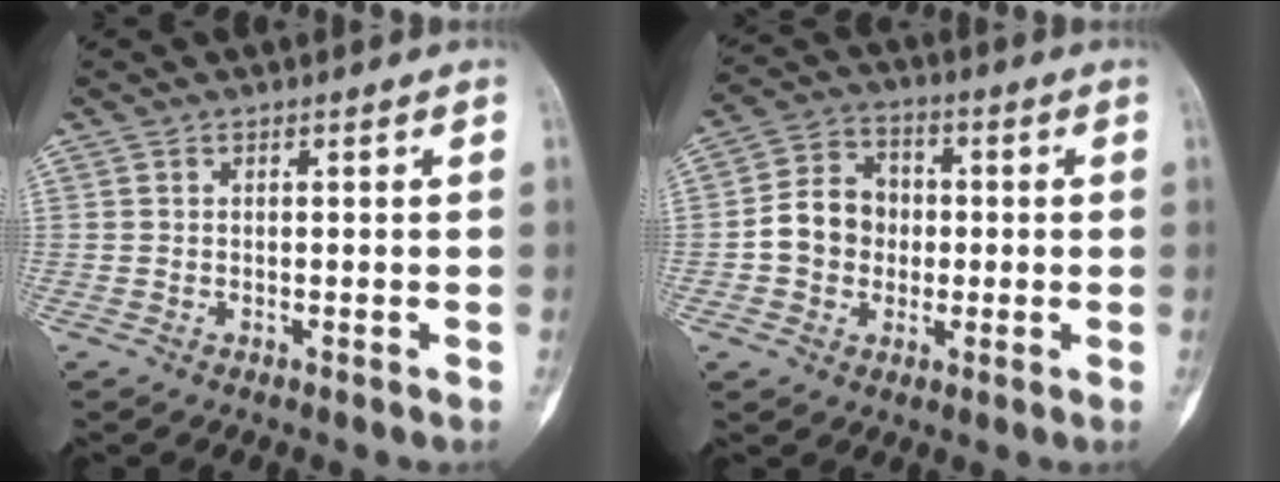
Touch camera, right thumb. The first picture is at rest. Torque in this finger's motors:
{"motor_torque": [1.34, 1.22, 0.39, -0.37, 0.35]}